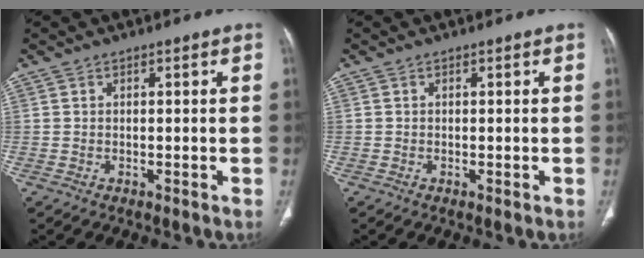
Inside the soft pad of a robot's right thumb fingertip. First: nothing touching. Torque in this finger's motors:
{"motor_torque": [3.06, 1.95, 1.44, -1.05, 0.74]}